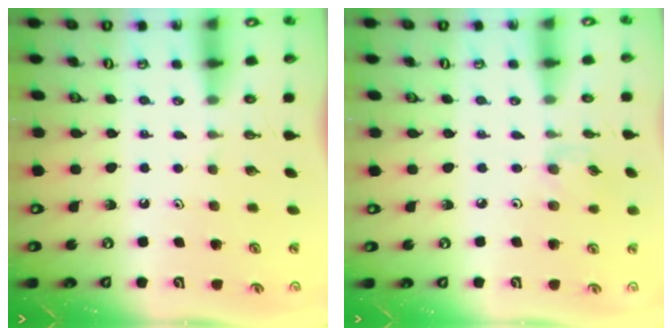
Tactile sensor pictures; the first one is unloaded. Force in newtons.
{"total": 2.9, "press": 2.8, "slide": 0.5}